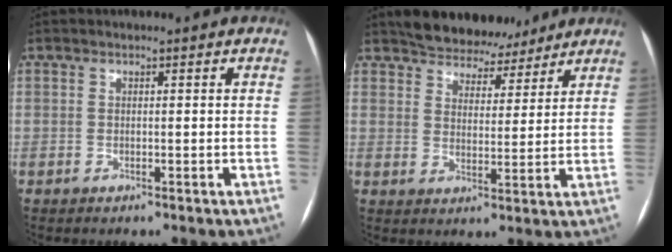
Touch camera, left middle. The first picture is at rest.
{"total": 10.2, "force": [9.0, 4.1, 2.5], "torque": [-0.024, 0.011, 0.128]}